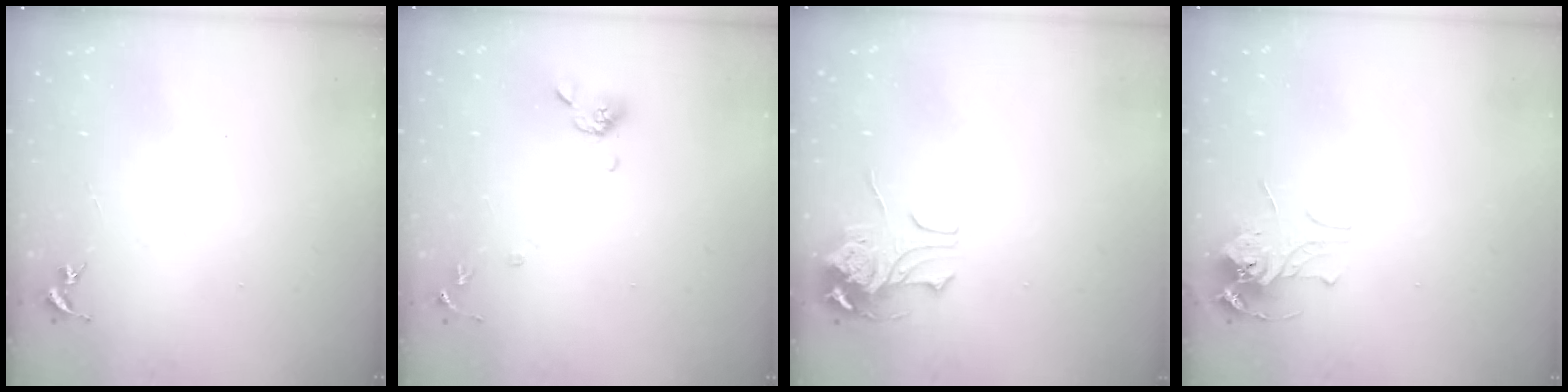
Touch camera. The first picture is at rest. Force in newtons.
{"total": 8.3, "press": 8.2, "slide": 1.6}
{"total": 8.3, "press": 8.3, "slide": 0.8}
{"total": 7.8, "press": 7.7, "slide": 0.7}